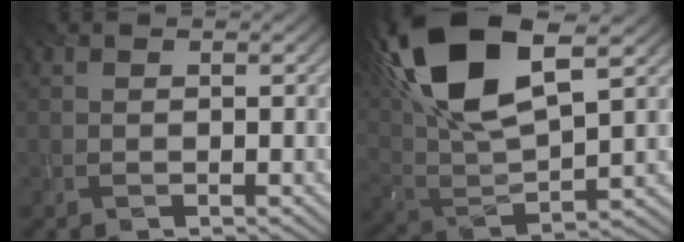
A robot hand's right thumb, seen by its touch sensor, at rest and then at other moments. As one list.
[{"total": 17.1, "force": [8.3, 7.1, 13.2], "torque": [-0.303, 0.024, 0.159]}]